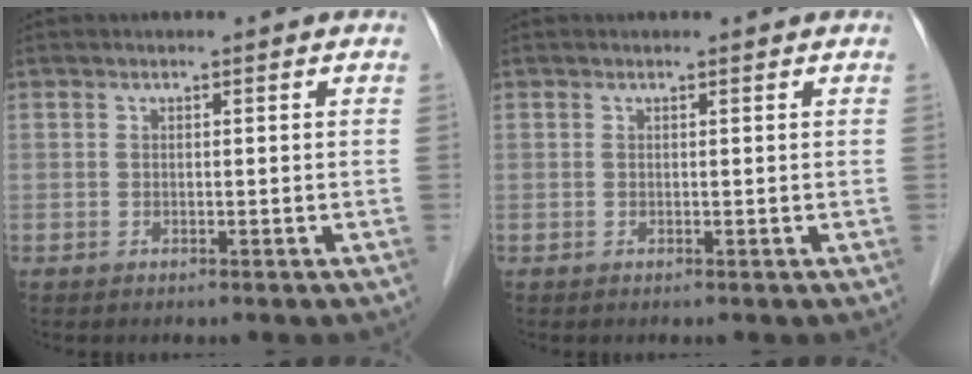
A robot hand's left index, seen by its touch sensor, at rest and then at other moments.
{"total": 0.6, "force": [0.6, 0.1, 0.0], "torque": [-0.006, 0.003, 0.008]}